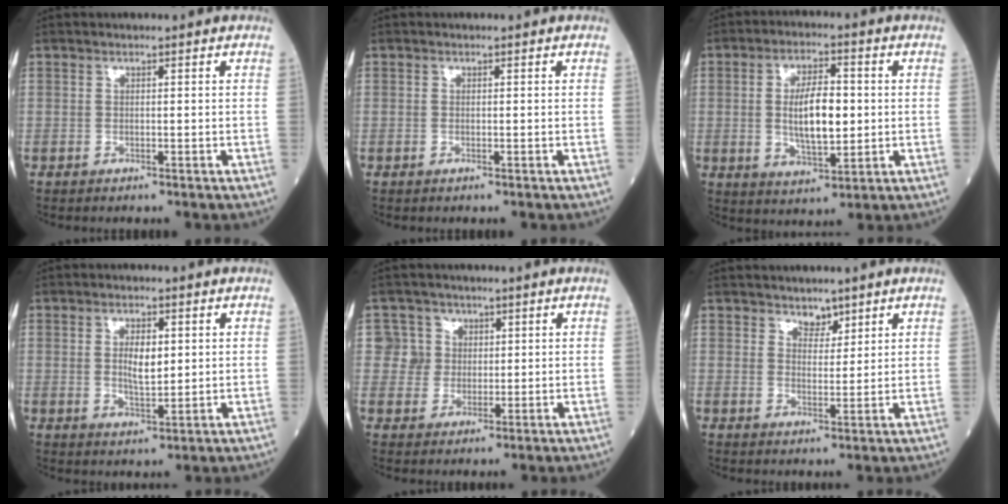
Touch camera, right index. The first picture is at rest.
{"total": 0.0}
{"total": 9.2, "force": [0.2, 3.4, 8.5], "torque": [-0.160, 0.001, 0.005]}
{"total": 4.6, "force": [0.8, 1.8, 4.2], "torque": [-0.075, -0.003, 0.016]}
{"total": 4.4, "force": [1.2, 4.2, -0.2], "torque": [0.015, 0.010, 0.022]}
{"total": 2.6, "force": [2.1, 1.3, 0.6], "torque": [-0.003, -0.005, 0.033]}